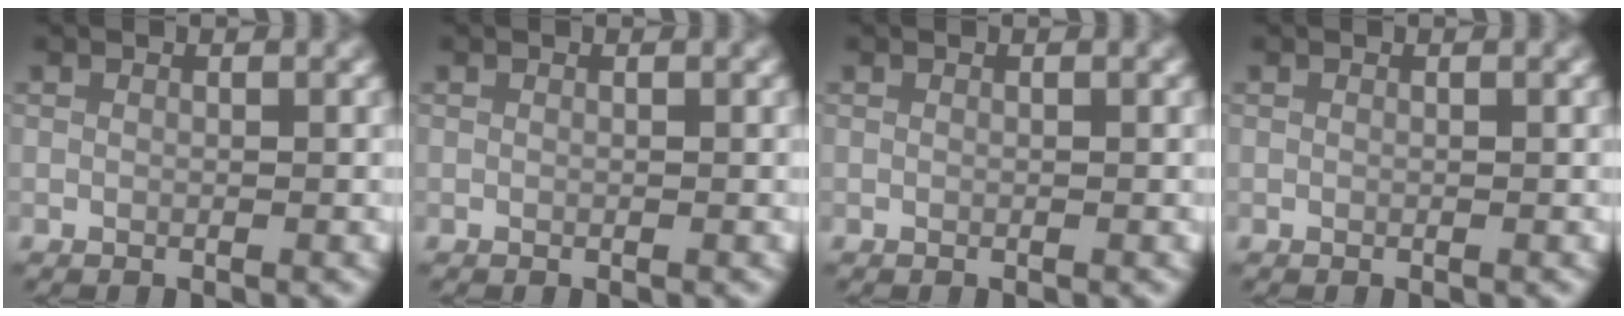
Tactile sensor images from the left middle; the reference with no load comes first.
{"total": 0.0}
{"total": 0.0}
{"total": 0.0}